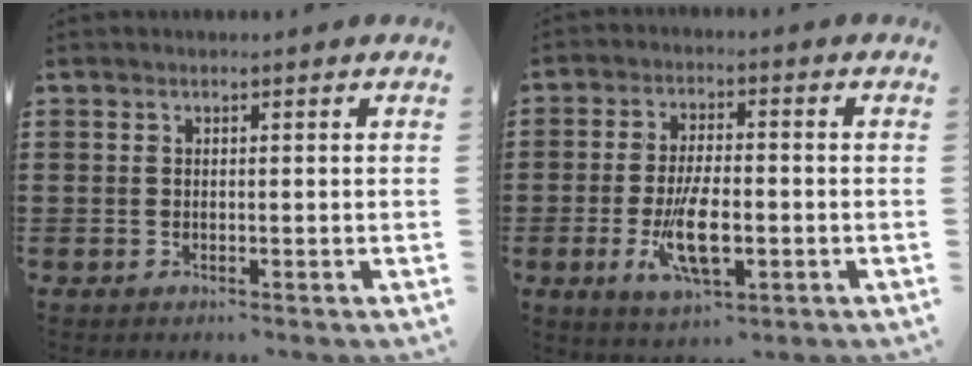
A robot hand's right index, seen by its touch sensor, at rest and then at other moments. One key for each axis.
{"total": 8.7, "fx": -2.4, "fy": 3.4, "fz": 7.7, "tx": -0.163, "ty": -0.013, "tz": -0.044}